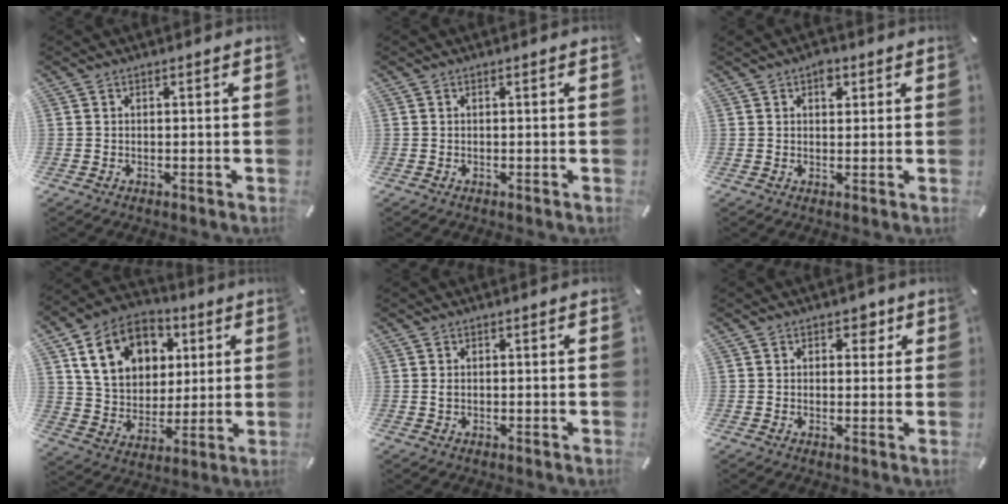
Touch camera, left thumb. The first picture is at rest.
{"total": 0.0}
{"total": 3.3, "force": [1.4, 2.3, 1.9], "torque": [-0.010, -0.006, 0.017]}
{"total": 15.1, "force": [5.8, 12.1, 7.0], "torque": [-0.137, -0.008, 0.114]}
{"total": 0.7, "force": [0.2, 0.5, 0.5], "torque": [-0.010, 0.002, 0.002]}
{"total": 3.8, "force": [1.7, 2.8, 1.8], "torque": [-0.001, -0.008, 0.021]}